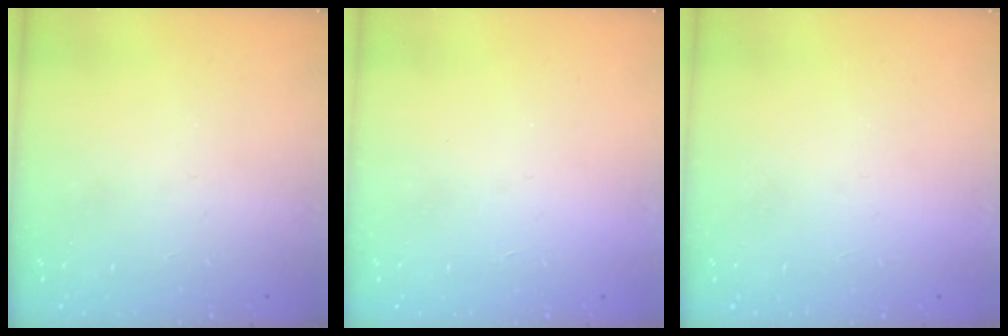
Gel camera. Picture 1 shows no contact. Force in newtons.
{"total": 1.6, "press": 1.6, "slide": 0.1}
{"total": 1.5, "press": 1.5, "slide": 0.1}